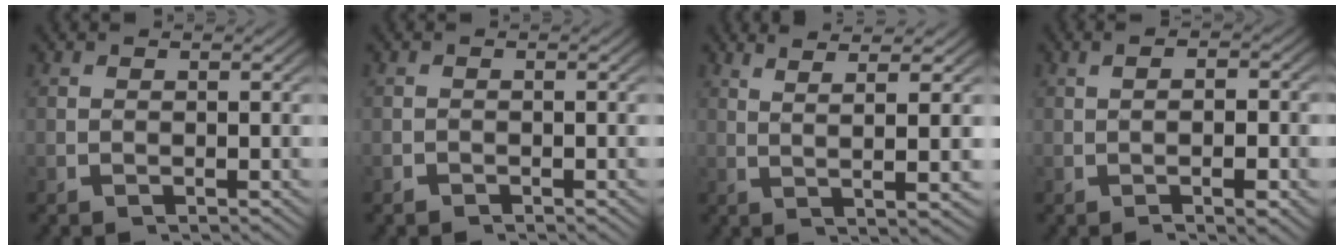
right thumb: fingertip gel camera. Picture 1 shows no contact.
{"total": 0.6, "force": [-0.6, 0.1, 0.0], "torque": [0.002, -0.004, -0.012]}
{"total": 5.0, "force": [2.7, 0.1, 4.2], "torque": [-0.070, 0.008, 0.047]}
{"total": 2.8, "force": [-0.4, 1.3, 2.4], "torque": [-0.031, 0.004, -0.011]}